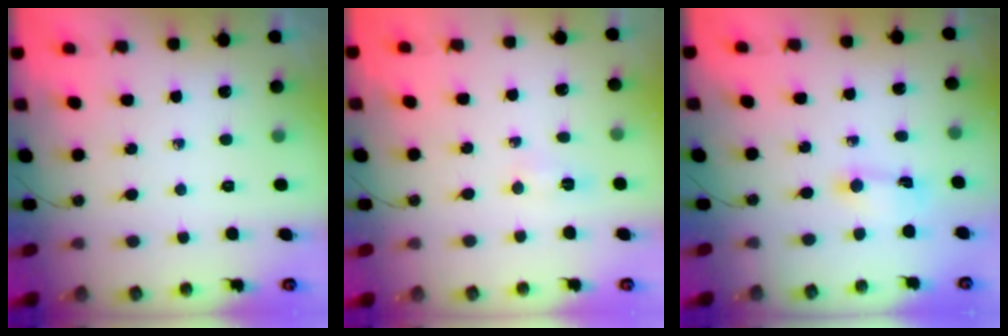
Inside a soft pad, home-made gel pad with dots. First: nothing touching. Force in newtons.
{"total": 2.6, "press": 2.6, "slide": 0.3}
{"total": 2.0, "press": 2.0, "slide": 0.2}